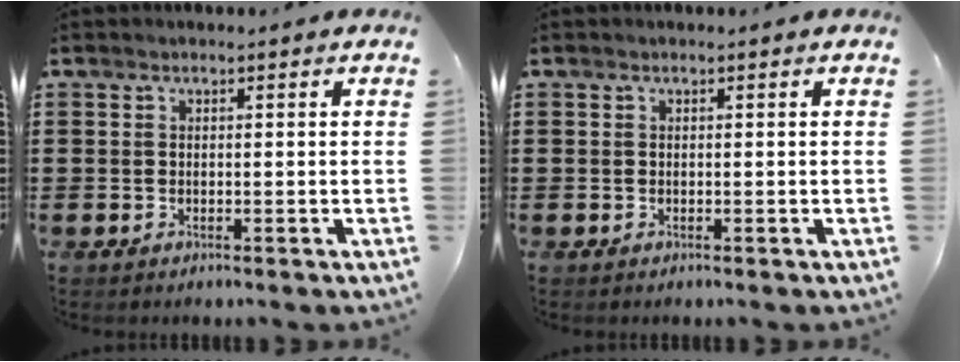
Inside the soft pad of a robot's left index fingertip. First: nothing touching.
{"total": 0.0}